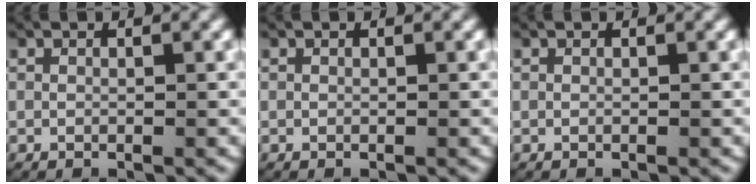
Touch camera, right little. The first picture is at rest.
{"total": 0.0}
{"total": 0.0}